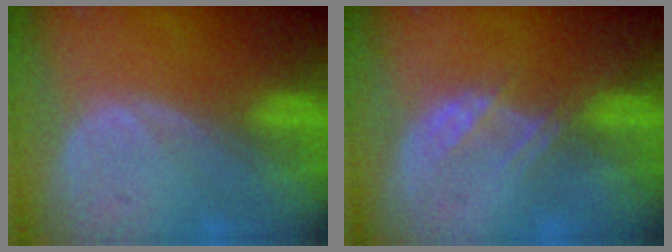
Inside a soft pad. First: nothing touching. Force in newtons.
{"total": 2.3, "press": 2.3, "slide": 0.2}